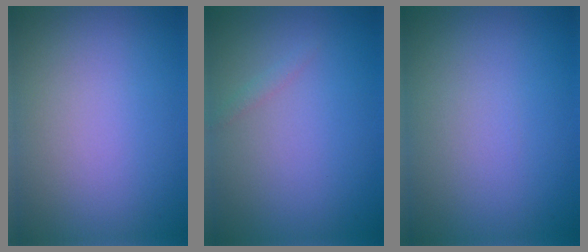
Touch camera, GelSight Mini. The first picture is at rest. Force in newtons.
{"total": 0.5, "press": 0.5, "slide": 0.0}
{"total": 0.0}